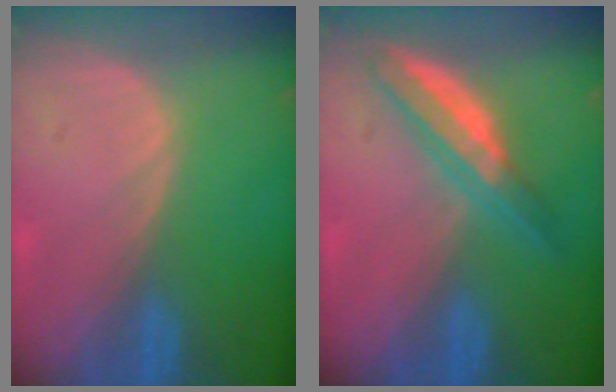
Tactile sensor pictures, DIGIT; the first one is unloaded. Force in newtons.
{"total": 5.8, "press": 5.5, "slide": 1.9}